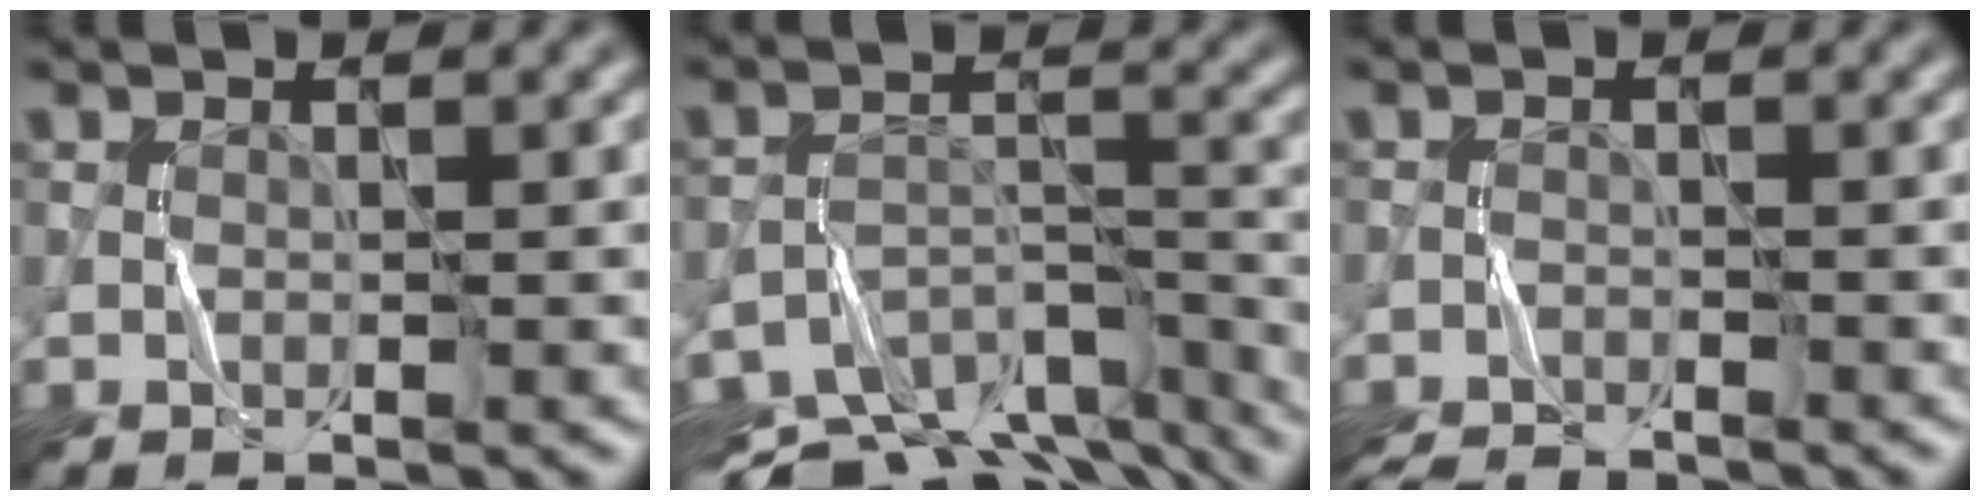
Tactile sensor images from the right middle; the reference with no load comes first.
{"total": 10.9, "force": [-9.2, 4.4, 4.0], "torque": [-0.066, 0.001, -0.118]}
{"total": 3.6, "force": [-3.6, 0.4, 0.6], "torque": [-0.019, -0.012, -0.065]}